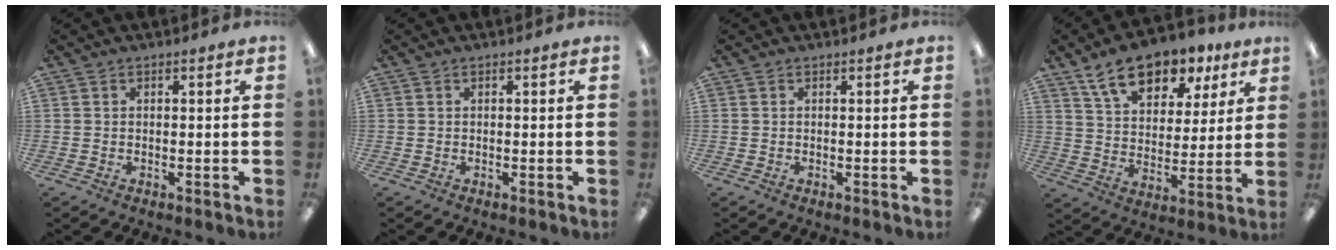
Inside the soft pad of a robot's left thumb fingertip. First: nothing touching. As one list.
[{"total": 0.0}, {"total": 0.0}, {"total": 14.5, "force": [10.0, 7.7, 7.1], "torque": [-0.116, -0.045, 0.179]}]